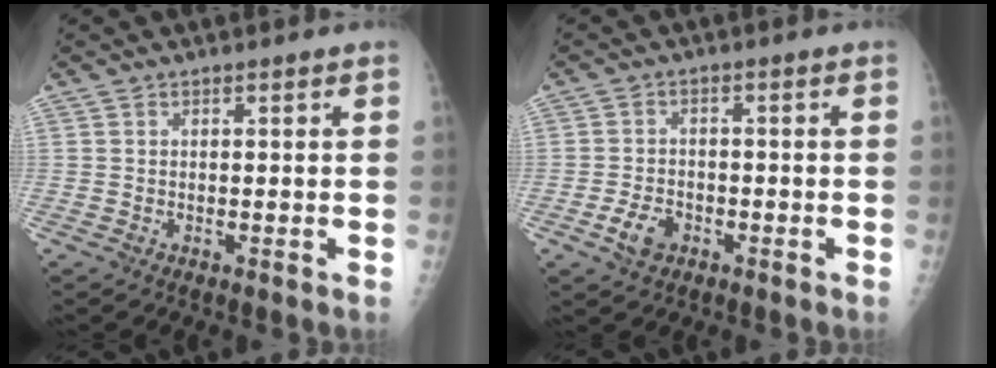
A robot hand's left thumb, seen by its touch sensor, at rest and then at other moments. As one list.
[{"total": 4.4, "force": [-2.1, 2.9, 2.5], "torque": [-0.042, 0.012, -0.036]}]